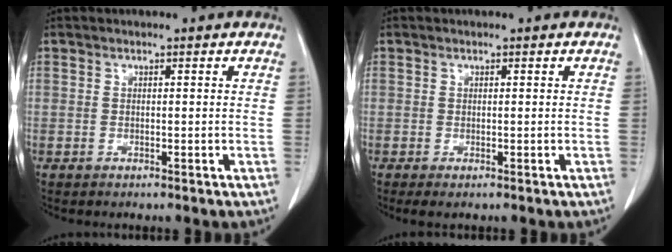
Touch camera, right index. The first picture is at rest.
{"total": 1.2, "force": [-0.2, 0.5, 1.0], "torque": [-0.023, -0.005, -0.001]}